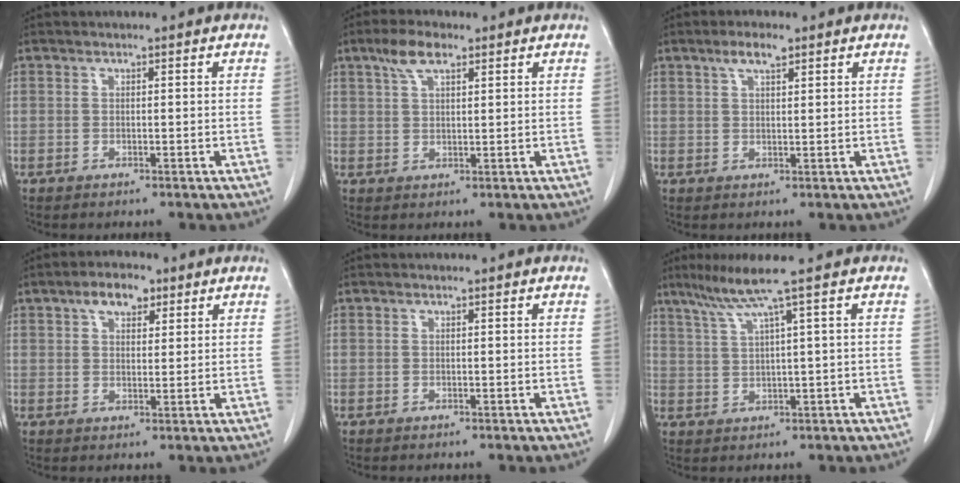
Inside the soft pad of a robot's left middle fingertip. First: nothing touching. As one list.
[{"total": 4.6, "force": [2.9, 1.6, 3.2], "torque": [-0.071, 0.011, 0.058]}, {"total": 3.2, "force": [2.1, 0.8, 2.3], "torque": [-0.049, 0.006, 0.039]}, {"total": 5.0, "force": [2.9, 2.5, 3.2], "torque": [-0.058, 0.013, 0.049]}, {"total": 0.0}, {"total": 5.4, "force": [3.4, -1.7, 3.8], "torque": [-0.079, 0.006, 0.070]}]